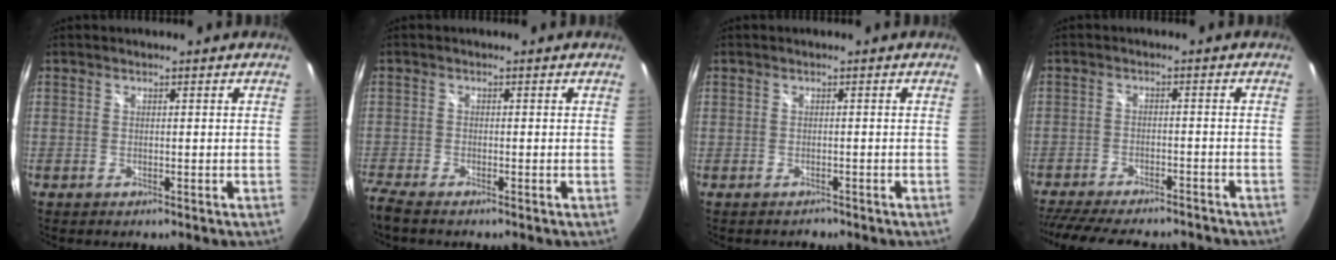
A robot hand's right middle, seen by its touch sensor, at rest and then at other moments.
{"total": 3.4, "force": [-3.0, 0.3, 1.5], "torque": [-0.049, -0.015, -0.061]}
{"total": 1.1, "force": [-0.9, 0.6, -0.3], "torque": [0.001, 0.004, -0.014]}
{"total": 18.2, "force": [-15.4, 5.1, 8.1], "torque": [-0.173, -0.025, -0.223]}